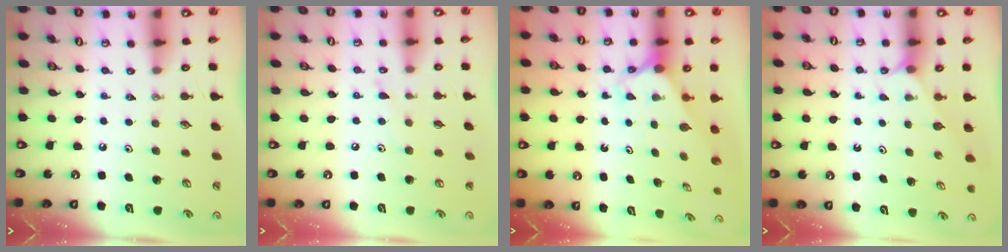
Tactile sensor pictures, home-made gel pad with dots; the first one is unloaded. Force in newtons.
{"total": 5.9, "press": 5.8, "slide": 0.7}
{"total": 2.3, "press": 2.3, "slide": 0.2}
{"total": 1.7, "press": 1.7, "slide": 0.3}